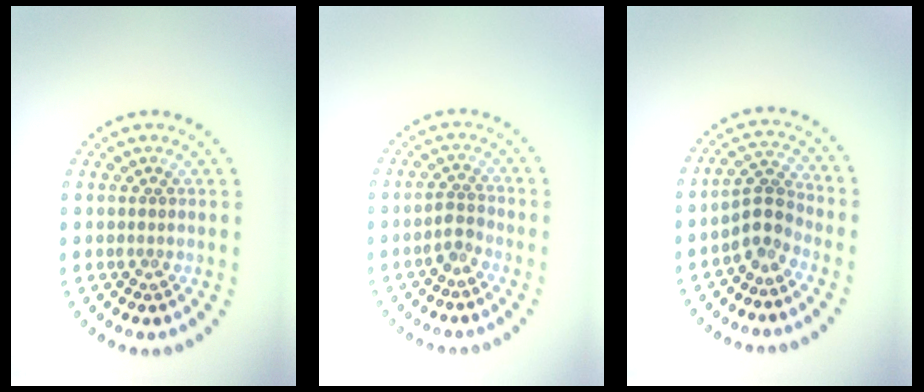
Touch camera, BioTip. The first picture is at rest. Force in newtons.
{"total": 1.5, "press": 1.1, "slide": 1.0}
{"total": 2.7, "press": 2.1, "slide": 1.7}